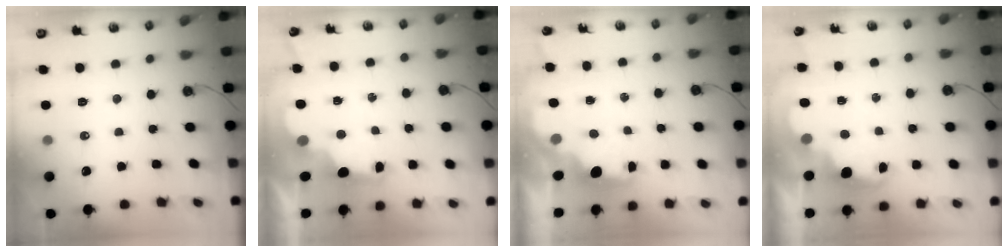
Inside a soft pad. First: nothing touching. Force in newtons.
{"total": 2.9, "press": 2.8, "slide": 0.9}
{"total": 2.2, "press": 2.1, "slide": 0.8}
{"total": 2.6, "press": 2.5, "slide": 0.6}